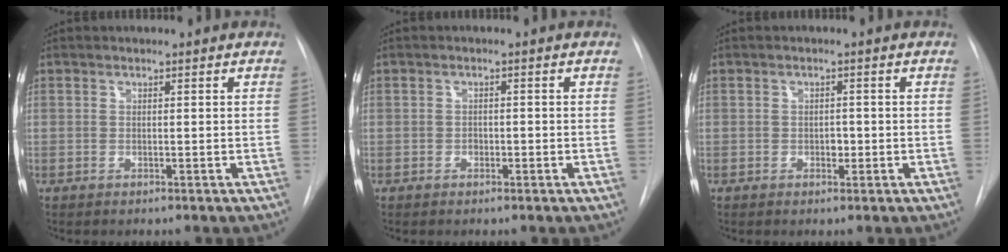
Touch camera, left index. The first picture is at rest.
{"total": 1.3, "force": [-1.1, 0.5, 0.3], "torque": [-0.002, -0.003, -0.017]}
{"total": 1.3, "force": [-1.0, 0.6, 0.5], "torque": [-0.007, -0.005, -0.013]}